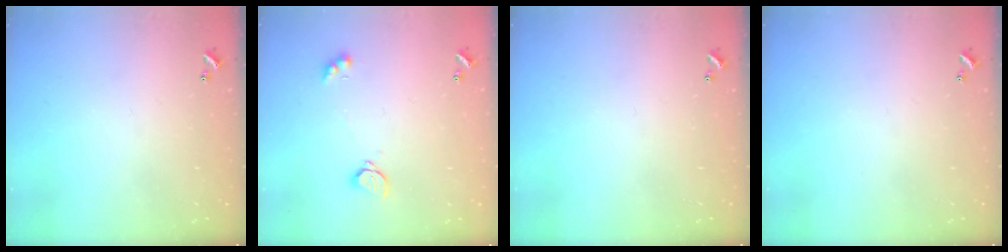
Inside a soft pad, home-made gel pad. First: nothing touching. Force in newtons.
{"total": 2.1, "press": 2.1, "slide": 0.5}
{"total": 0.0}
{"total": 0.0}